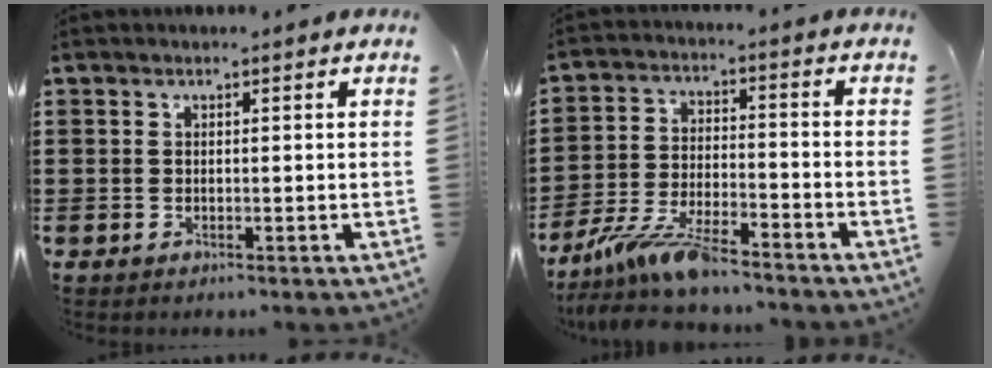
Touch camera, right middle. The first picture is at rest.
{"total": 8.6, "force": [-7.5, 0.8, 4.3], "torque": [-0.096, -0.002, -0.147]}